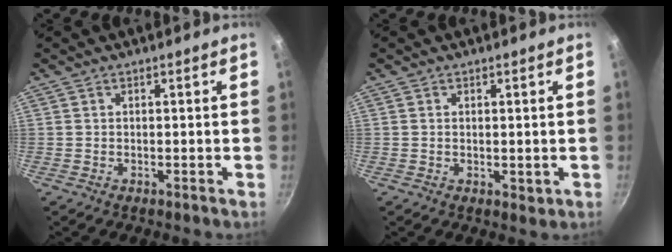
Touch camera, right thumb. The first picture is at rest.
{"total": 1.3, "force": [0.3, 0.9, 1.0], "torque": [-0.014, -0.003, 0.005]}